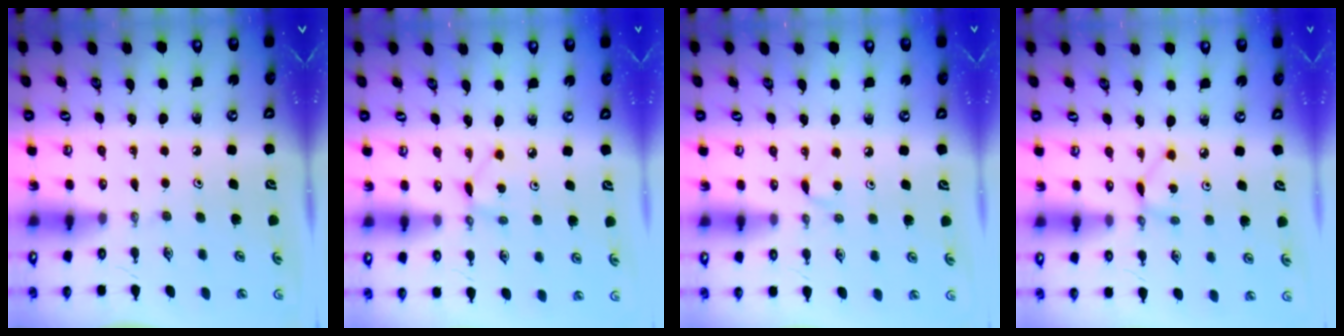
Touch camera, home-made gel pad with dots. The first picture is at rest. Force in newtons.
{"total": 2.9, "press": 2.9, "slide": 0.3}
{"total": 3.9, "press": 3.9, "slide": 0.6}
{"total": 2.4, "press": 2.4, "slide": 0.1}